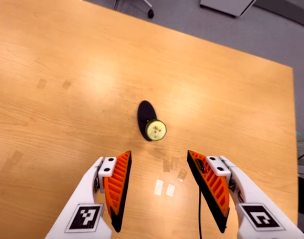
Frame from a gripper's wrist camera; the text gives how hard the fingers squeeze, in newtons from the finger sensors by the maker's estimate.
{"total": 0.0}